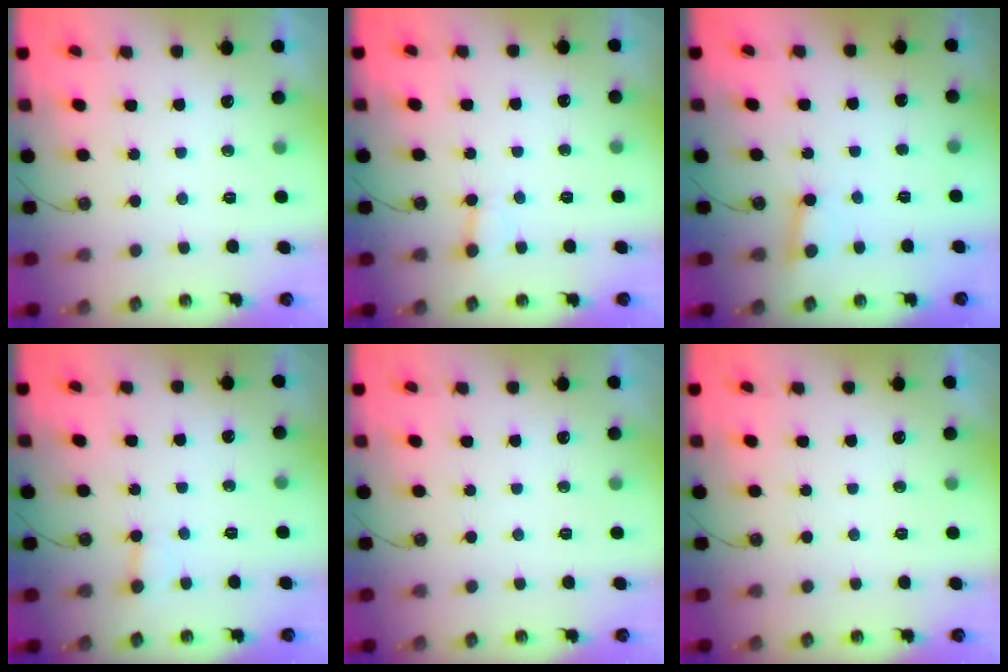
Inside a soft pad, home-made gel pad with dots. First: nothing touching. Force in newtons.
{"total": 2.1, "press": 2.1, "slide": 0.1}
{"total": 2.6, "press": 2.5, "slide": 0.7}
{"total": 2.1, "press": 2.1, "slide": 0.1}
{"total": 0.0}
{"total": 0.0}